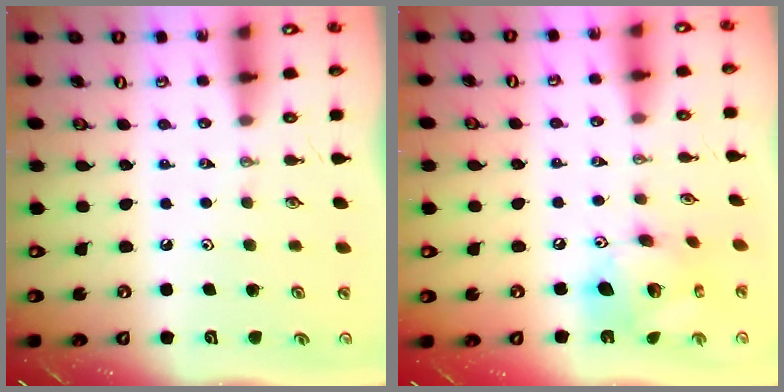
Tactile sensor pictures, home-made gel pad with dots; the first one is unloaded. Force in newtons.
{"total": 15.8, "press": 15.8, "slide": 1.5}